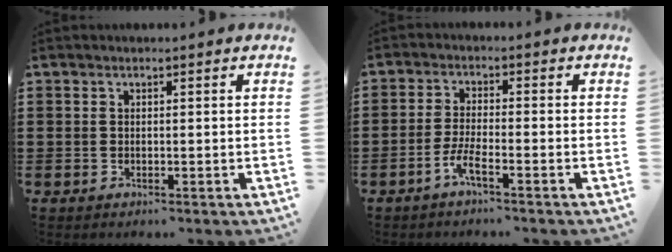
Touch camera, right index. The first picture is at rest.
{"total": 3.5, "force": [-2.3, 0.3, 2.7], "torque": [-0.067, -0.005, -0.048]}